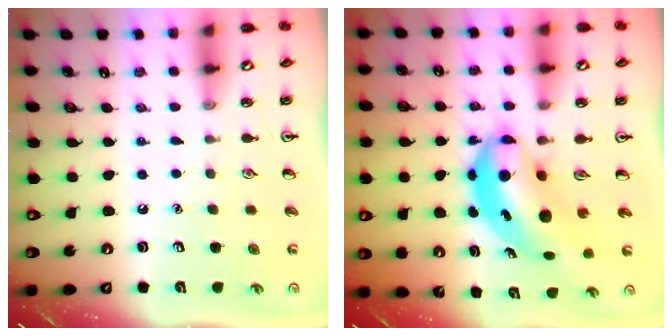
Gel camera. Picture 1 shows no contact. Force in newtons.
{"total": 7.7, "press": 7.5, "slide": 1.9}